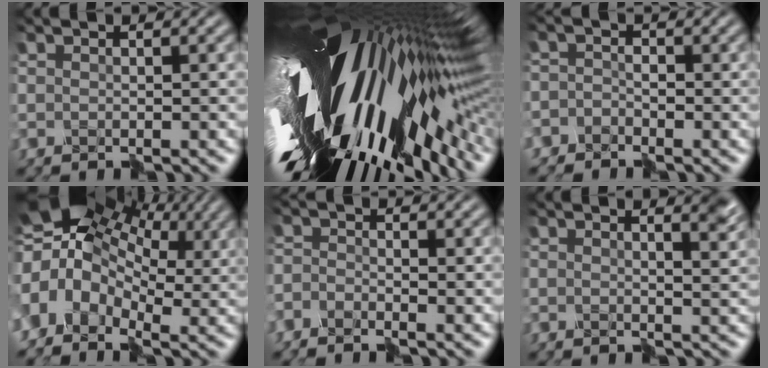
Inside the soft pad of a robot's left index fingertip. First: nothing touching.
{"total": 18.9, "force": [-0.4, 8.4, 17.0], "torque": [-0.312, -0.040, -0.011]}
{"total": 2.1, "force": [-1.7, 0.8, -0.9], "torque": [0.017, 0.007, -0.038]}
{"total": 13.0, "force": [2.1, 10.1, 7.9], "torque": [-0.182, 0.016, 0.045]}
{"total": 1.8, "force": [-1.7, 0.7, 0.0], "torque": [-0.012, -0.001, -0.035]}
{"total": 3.2, "force": [2.0, 1.2, 2.3], "torque": [-0.004, 0.013, 0.016]}